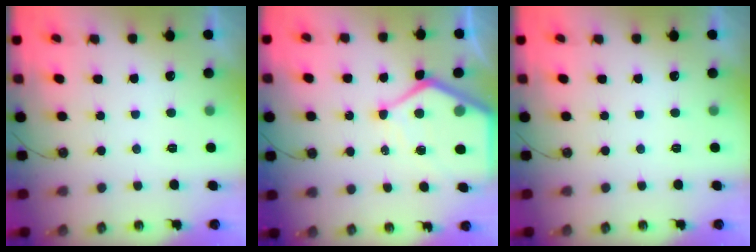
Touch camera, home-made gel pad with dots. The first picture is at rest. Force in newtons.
{"total": 12.3, "press": 12.2, "slide": 1.2}
{"total": 0.0}